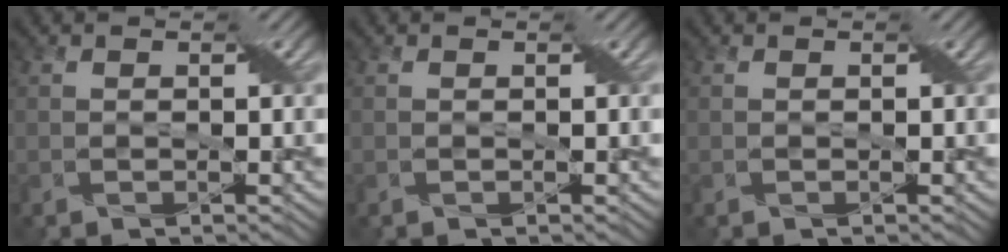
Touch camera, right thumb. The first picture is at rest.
{"total": 0.0}
{"total": 0.0}